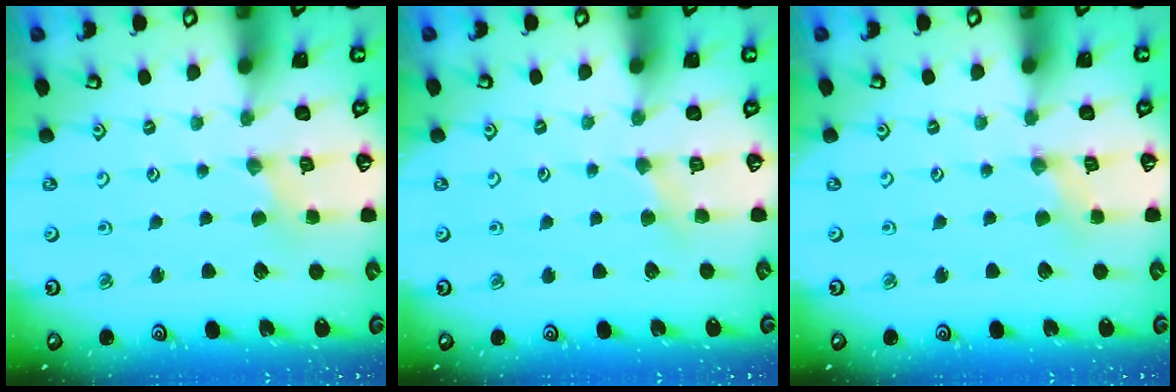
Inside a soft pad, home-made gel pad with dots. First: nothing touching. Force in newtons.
{"total": 2.9, "press": 2.8, "slide": 0.4}
{"total": 1.2, "press": 1.1, "slide": 0.3}